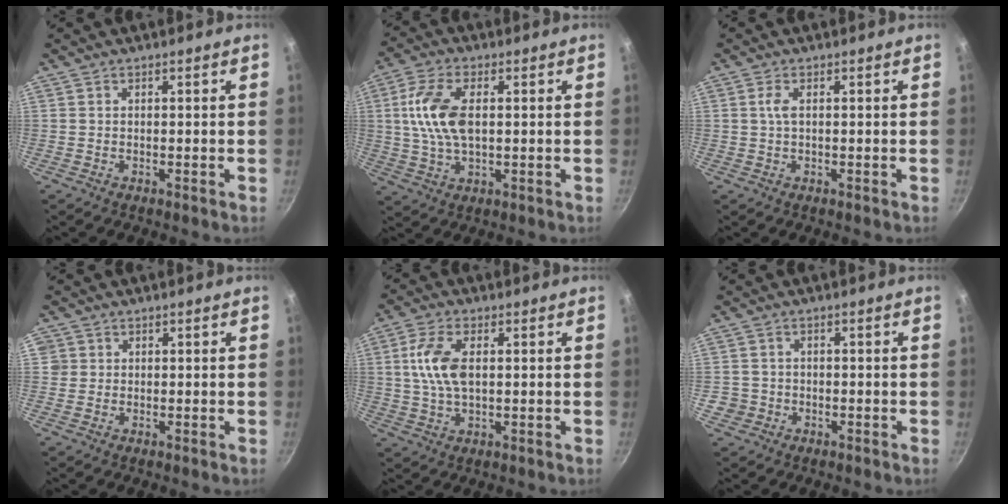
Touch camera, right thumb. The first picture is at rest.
{"total": 10.9, "force": [1.5, 5.7, 9.1], "torque": [-0.177, 0.007, 0.025]}
{"total": 1.9, "force": [0.3, 0.7, 1.7], "torque": [-0.041, 0.002, 0.008]}
{"total": 1.8, "force": [0.2, 1.8, 0.3], "torque": [0.012, 0.008, 0.001]}
{"total": 8.7, "force": [1.3, 4.5, 7.3], "torque": [-0.144, 0.007, 0.023]}
{"total": 3.2, "force": [-1.0, 2.9, 0.6], "torque": [-0.001, 0.019, -0.014]}